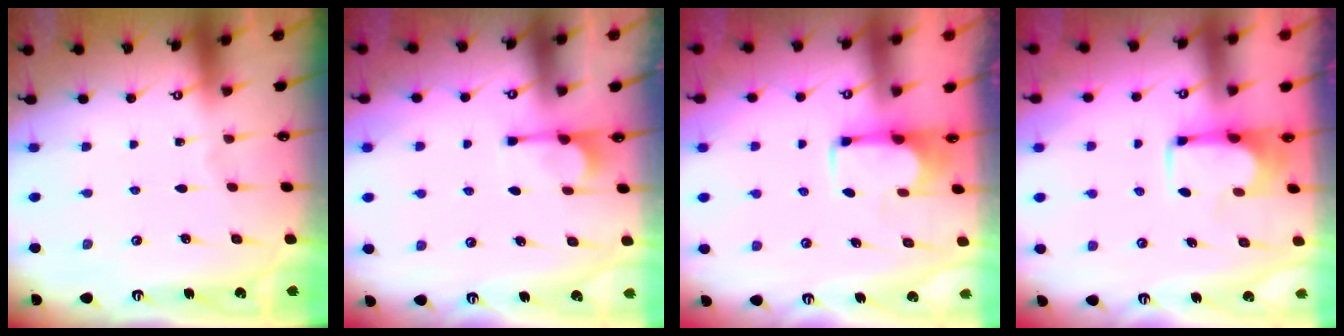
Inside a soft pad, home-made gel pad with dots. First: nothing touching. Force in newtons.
{"total": 1.3, "press": 1.1, "slide": 0.6}
{"total": 1.7, "press": 1.5, "slide": 0.9}
{"total": 3.5, "press": 3.5, "slide": 0.2}